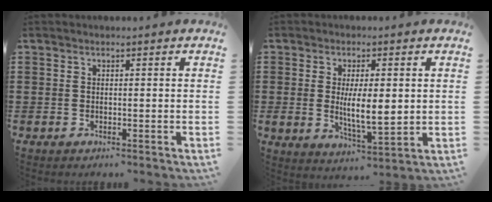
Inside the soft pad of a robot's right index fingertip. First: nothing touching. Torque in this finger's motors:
{"motor_torque": [0.83, -0.61, 0.61, 0.17]}